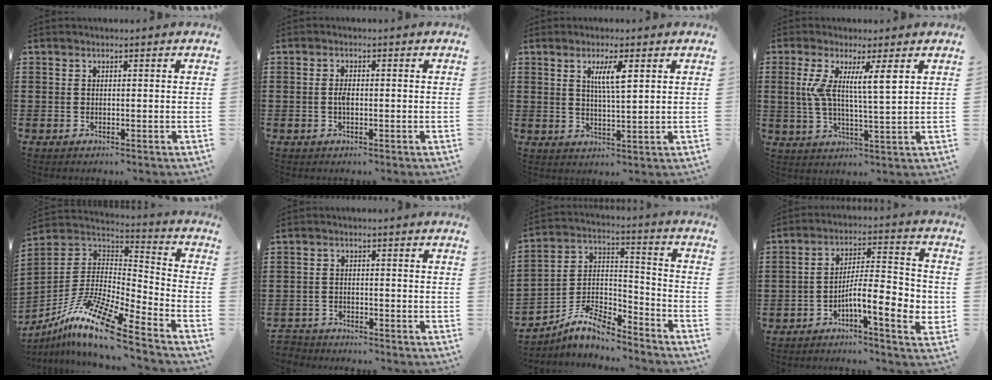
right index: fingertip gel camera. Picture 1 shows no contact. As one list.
[{"total": 1.9, "force": [-0.3, 0.7, 1.7], "torque": [-0.034, 0.001, -0.006]}, {"total": 4.4, "force": [1.7, 0.8, 4.0], "torque": [-0.084, 0.006, 0.026]}, {"total": 6.9, "force": [2.5, 0.9, 6.4], "torque": [-0.133, -0.004, 0.040]}, {"total": 13.4, "force": [-9.7, 1.7, 9.1], "torque": [-0.189, 0.008, -0.190]}, {"total": 2.3, "force": [-2.2, 0.4, -0.2], "torque": [-0.004, 0.001, -0.051]}, {"total": 8.1, "force": [-6.8, 2.5, 3.6], "torque": [-0.089, 0.002, -0.139]}, {"total": 9.1, "force": [-3.2, 2.0, 8.3], "torque": [-0.133, -0.009, -0.058]}]